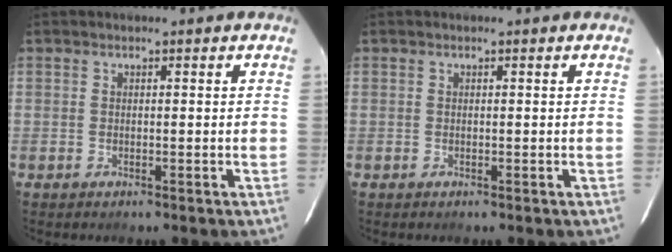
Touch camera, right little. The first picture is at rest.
{"total": 0.0}